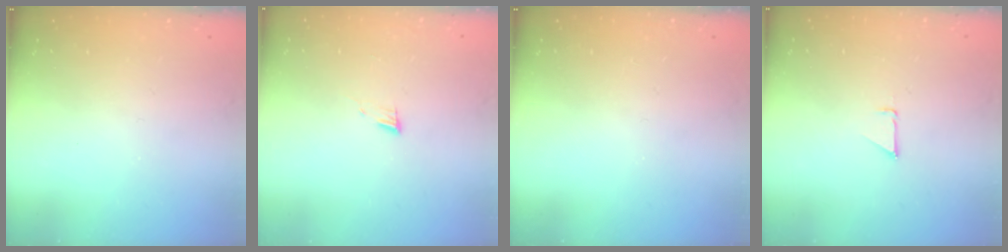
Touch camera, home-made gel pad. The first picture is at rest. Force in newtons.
{"total": 4.9, "press": 4.9, "slide": 0.5}
{"total": 0.0}
{"total": 0.9, "press": 0.9, "slide": 0.1}